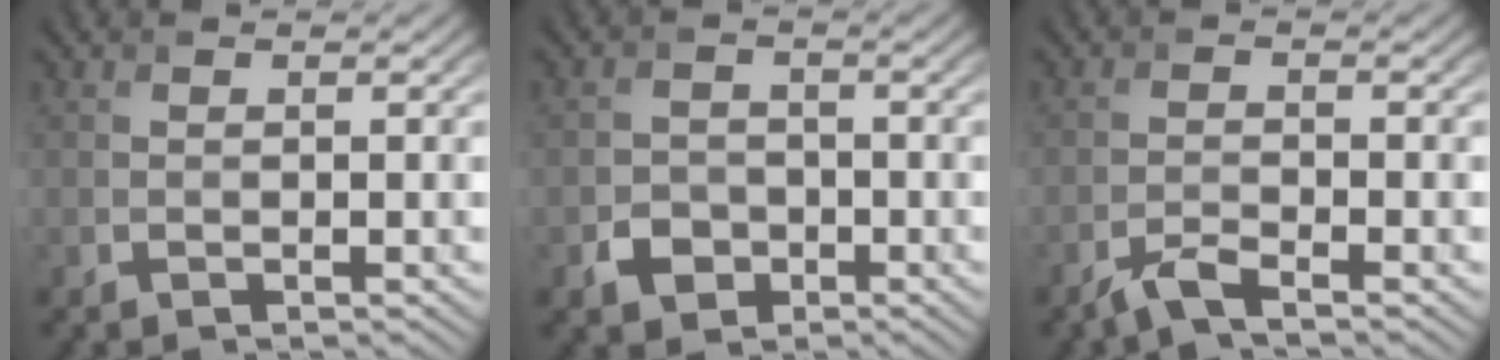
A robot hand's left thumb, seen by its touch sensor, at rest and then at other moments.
{"total": 3.2, "force": [-1.6, 2.6, 1.1], "torque": [-0.019, -0.003, -0.032]}
{"total": 2.6, "force": [-2.1, 0.3, 1.6], "torque": [-0.034, 0.001, -0.052]}